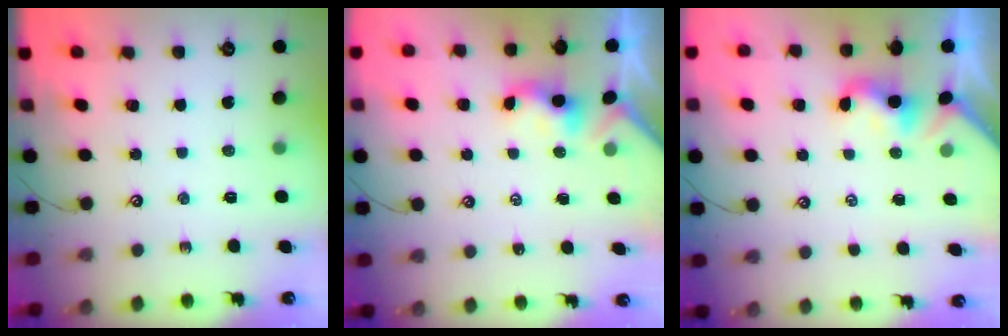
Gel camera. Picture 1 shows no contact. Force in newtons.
{"total": 1.1, "press": 1.0, "slide": 0.4}
{"total": 1.8, "press": 1.7, "slide": 0.5}